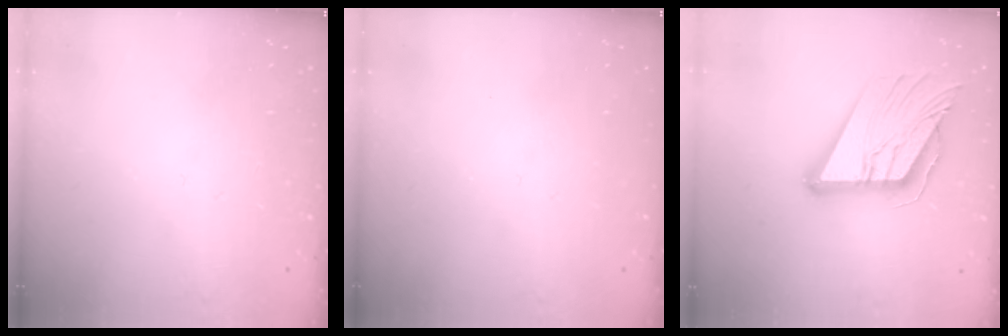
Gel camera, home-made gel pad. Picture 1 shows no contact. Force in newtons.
{"total": 0.0}
{"total": 18.2, "press": 18.1, "slide": 2.0}